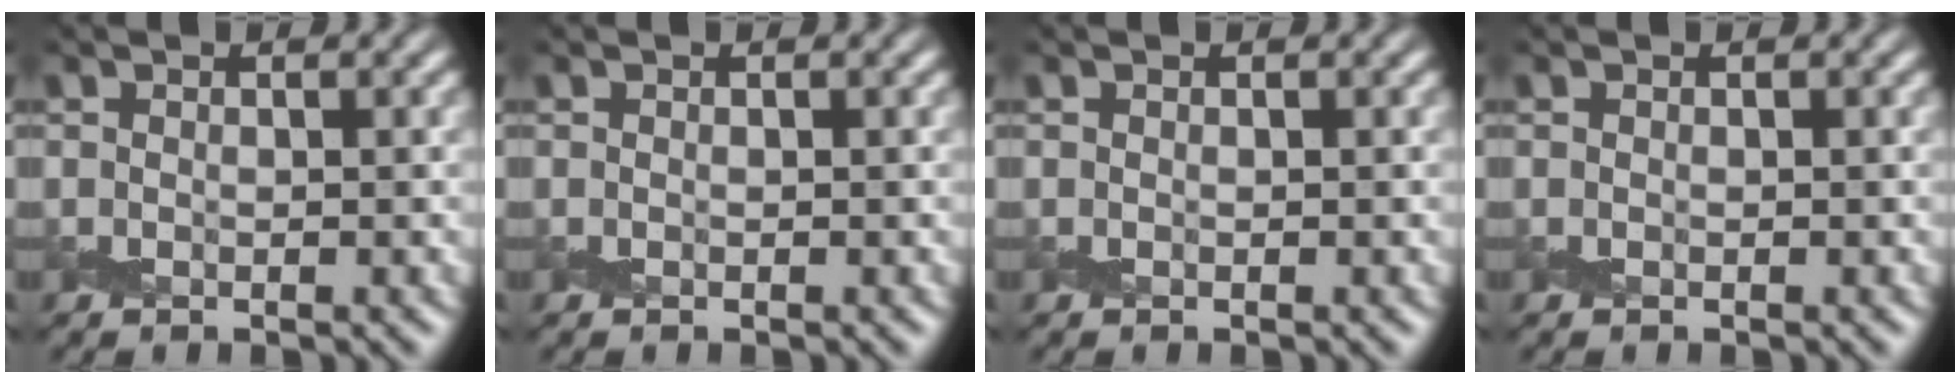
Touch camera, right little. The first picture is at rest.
{"total": 0.0}
{"total": 0.0}
{"total": 0.0}